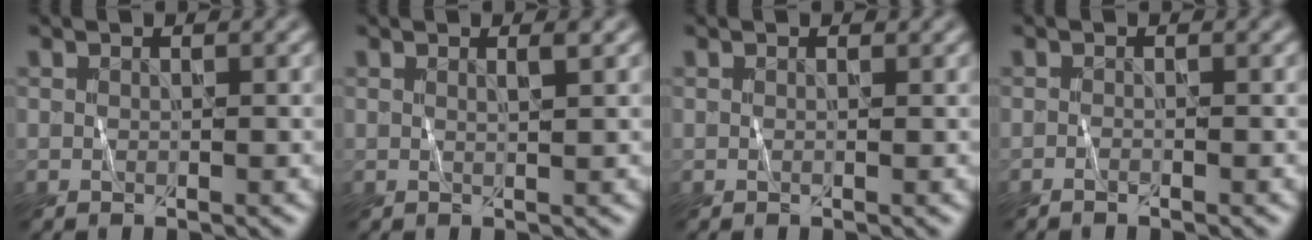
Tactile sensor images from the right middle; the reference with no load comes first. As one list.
[{"total": 0.8, "force": [0.5, 0.1, 0.7], "torque": [-0.004, 0.002, 0.004]}, {"total": 0.0}, {"total": 0.7, "force": [-0.6, -0.1, 0.3], "torque": [-0.006, 0.002, -0.012]}]